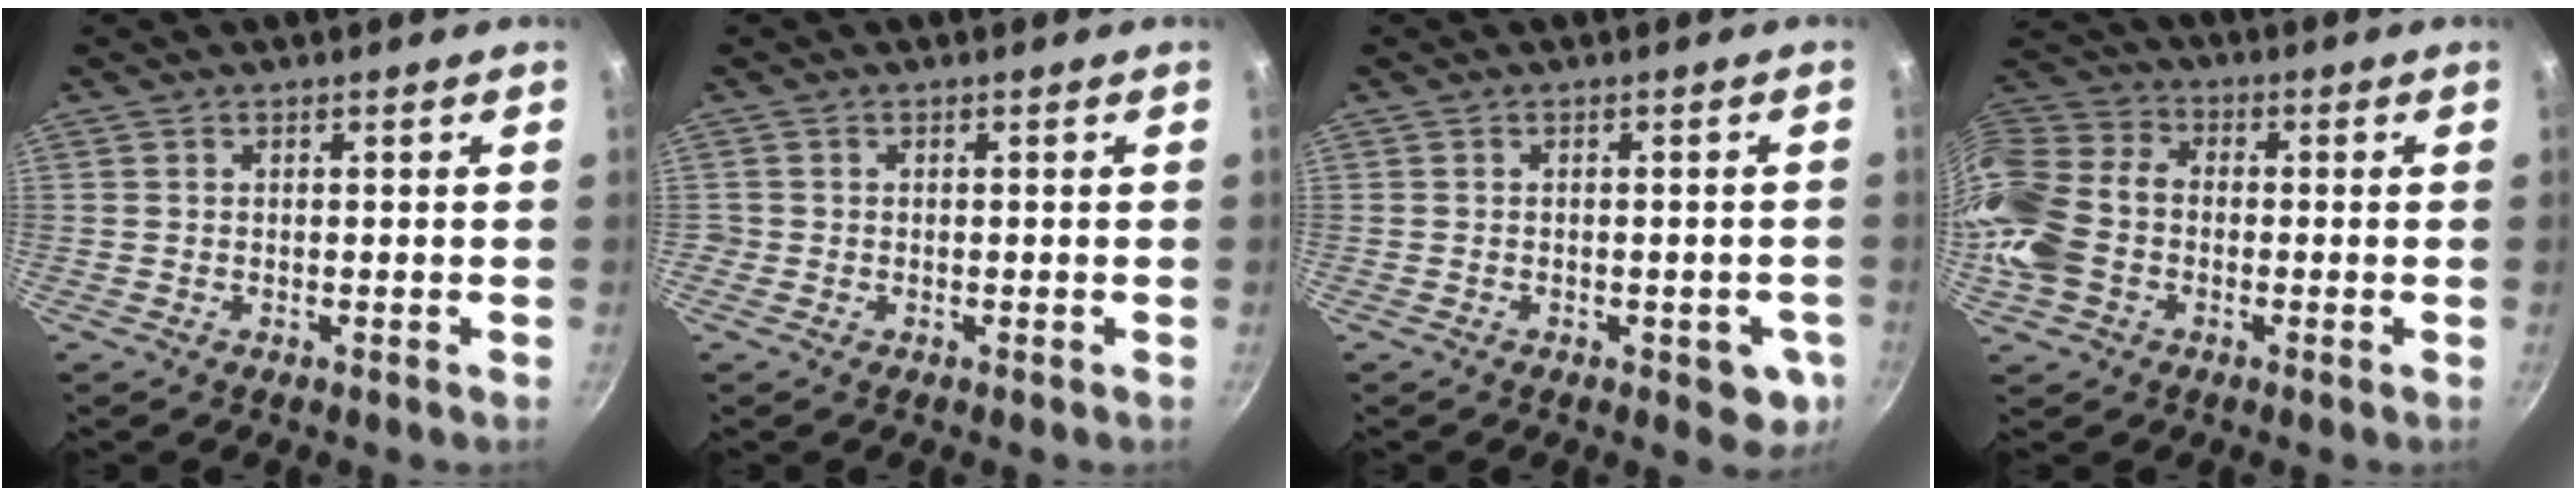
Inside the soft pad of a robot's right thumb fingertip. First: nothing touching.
{"total": 0.8, "force": [-0.3, 0.7, 0.1], "torque": [0.000, 0.001, -0.008]}
{"total": 5.8, "force": [-1.9, 2.9, 4.7], "torque": [-0.033, 0.004, -0.020]}
{"total": 16.8, "force": [-3.4, 12.8, 10.3], "torque": [-0.212, 0.037, -0.081]}